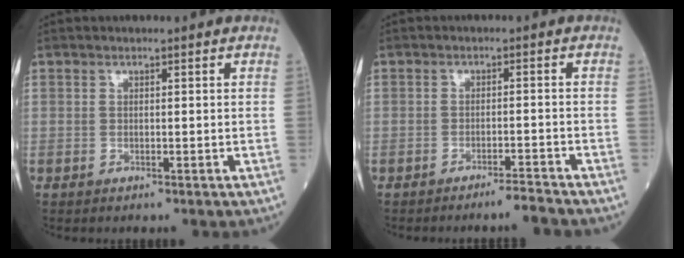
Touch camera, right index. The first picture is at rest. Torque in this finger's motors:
{"motor_torque": [-0.13, -0.07, -0.08, -0.01]}